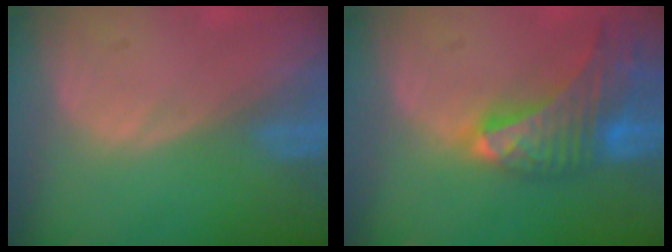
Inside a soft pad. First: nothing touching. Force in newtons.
{"total": 9.8, "press": 8.7, "slide": 4.4}